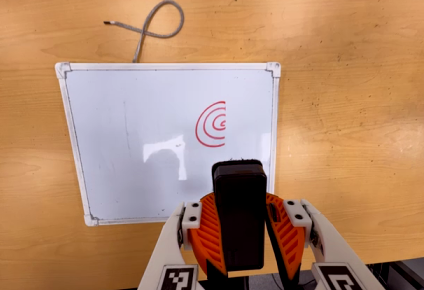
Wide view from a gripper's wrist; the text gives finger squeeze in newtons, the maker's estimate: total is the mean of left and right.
{"total": 11.0, "left": 10.6, "right": 11.4}